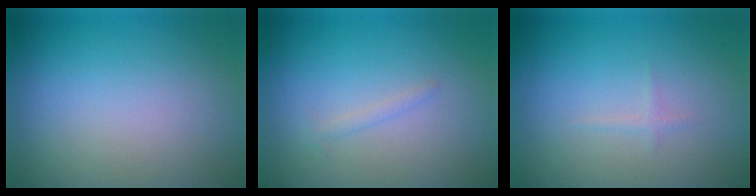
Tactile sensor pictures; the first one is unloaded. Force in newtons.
{"total": 0.7, "press": 0.7, "slide": 0.1}
{"total": 0.5, "press": 0.5, "slide": 0.0}